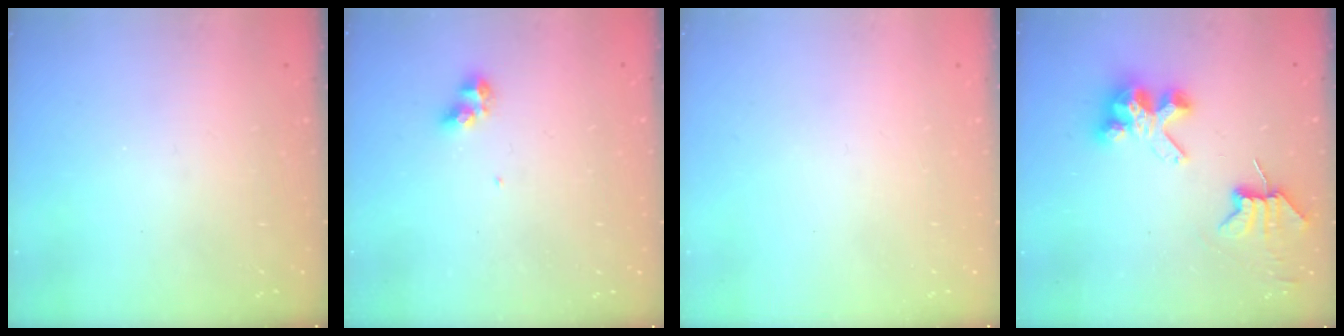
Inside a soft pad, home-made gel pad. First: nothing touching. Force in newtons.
{"total": 4.7, "press": 4.7, "slide": 0.3}
{"total": 0.0}
{"total": 6.6, "press": 6.6, "slide": 0.7}